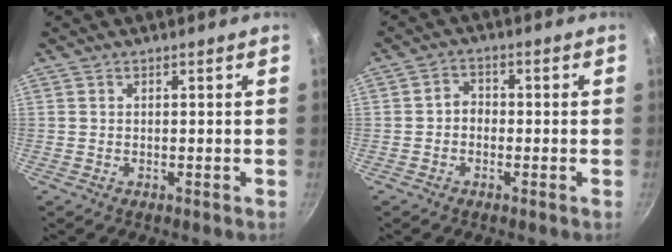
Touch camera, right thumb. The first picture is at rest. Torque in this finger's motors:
{"motor_torque": [-0.40, 0.30, 0.00, 0.13, 0.00]}